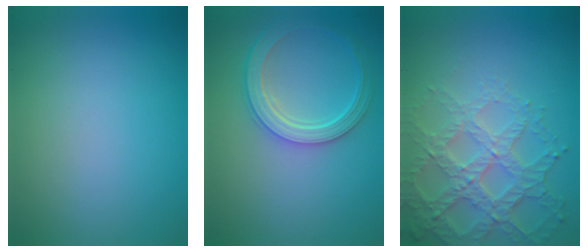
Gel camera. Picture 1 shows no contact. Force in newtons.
{"total": 4.5, "press": 4.0, "slide": 2.0}
{"total": 5.7, "press": 4.6, "slide": 3.4}